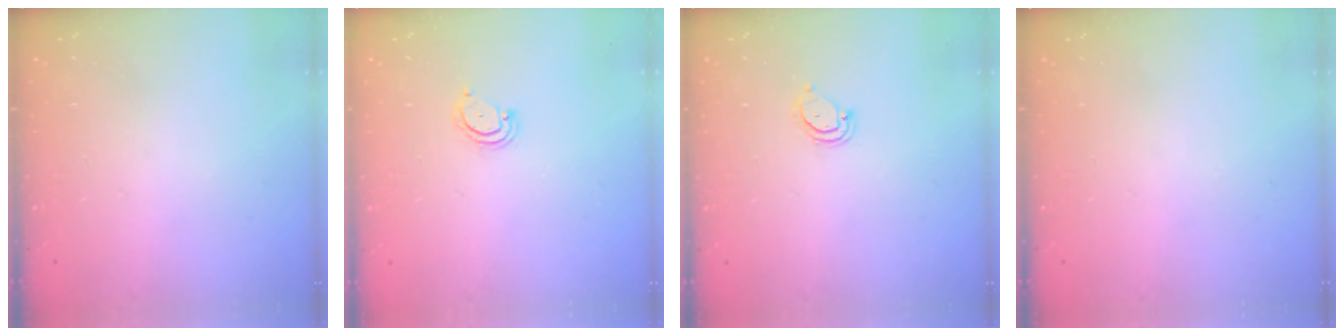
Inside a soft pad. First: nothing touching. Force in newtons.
{"total": 2.5, "press": 2.5, "slide": 0.2}
{"total": 3.4, "press": 3.4, "slide": 0.6}
{"total": 0.0}